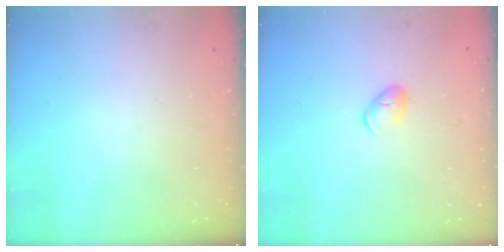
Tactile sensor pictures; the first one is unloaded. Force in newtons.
{"total": 5.5, "press": 5.4, "slide": 1.0}